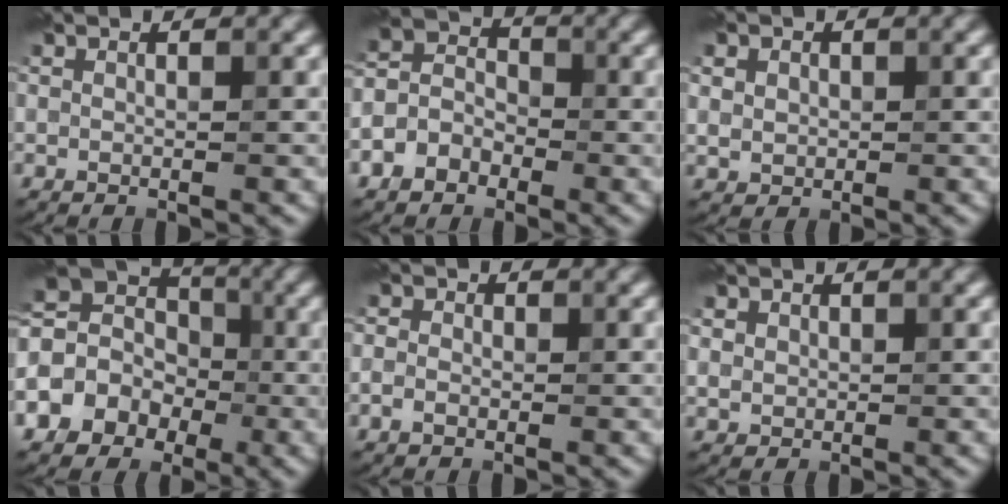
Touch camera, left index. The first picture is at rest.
{"total": 4.1, "force": [-1.9, 3.1, 1.9], "torque": [-0.029, 0.002, -0.044]}
{"total": 2.8, "force": [1.0, 2.3, 1.3], "torque": [-0.029, 0.010, 0.019]}
{"total": 9.8, "force": [-2.2, 8.6, 4.2], "torque": [-0.092, 0.011, -0.068]}
{"total": 1.7, "force": [-0.4, 1.4, 0.9], "torque": [-0.015, 0.000, -0.015]}
{"total": 1.8, "force": [0.8, 1.5, 0.7], "torque": [-0.015, 0.001, 0.020]}